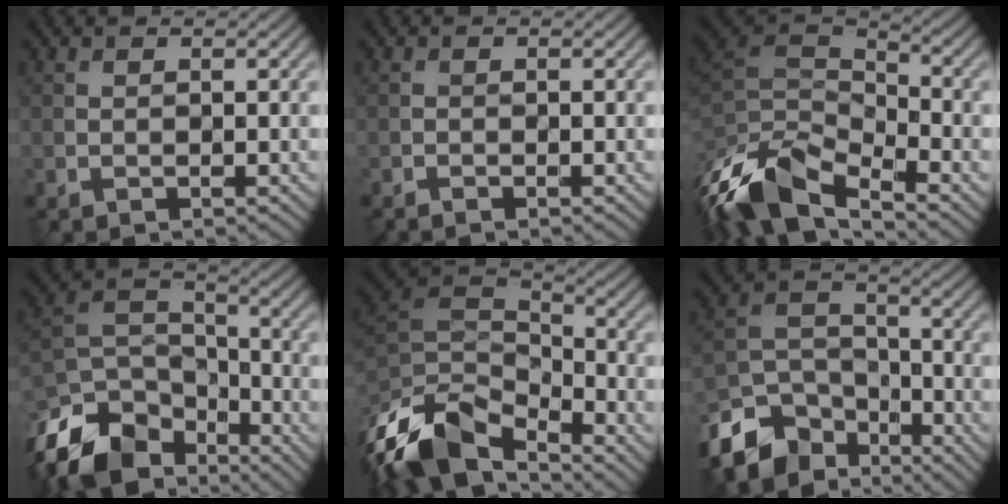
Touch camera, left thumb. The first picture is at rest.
{"total": 0.7, "force": [-0.7, 0.0, 0.3], "torque": [-0.006, 0.000, -0.013]}
{"total": 12.8, "force": [-7.5, 5.8, 8.7], "torque": [-0.212, -0.014, -0.137]}
{"total": 14.9, "force": [-10.3, 8.2, 7.1], "torque": [-0.201, -0.027, -0.186]}
{"total": 13.5, "force": [-8.1, 6.8, 8.3], "torque": [-0.214, -0.016, -0.150]}
{"total": 12.1, "force": [-8.4, 7.1, 5.1], "torque": [-0.129, -0.018, -0.160]}